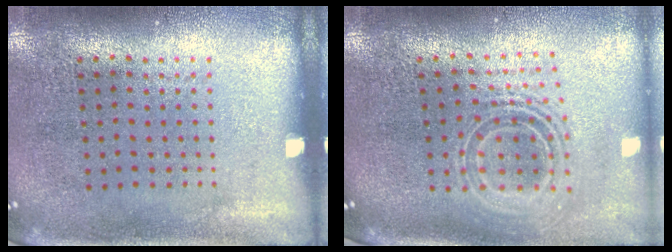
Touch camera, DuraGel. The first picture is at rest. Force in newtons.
{"total": 2.1, "press": 1.6, "slide": 1.4}